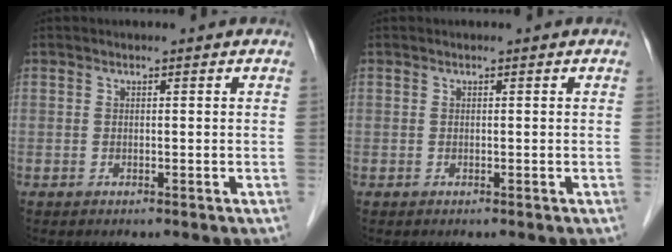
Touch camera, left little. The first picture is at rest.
{"total": 0.0}